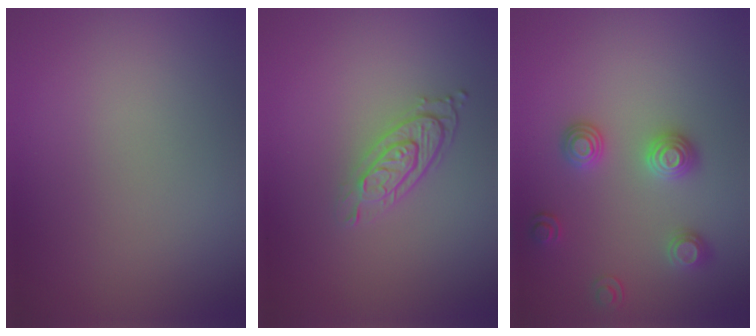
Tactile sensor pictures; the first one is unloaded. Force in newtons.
{"total": 3.2, "press": 2.3, "slide": 2.2}
{"total": 2.7, "press": 2.6, "slide": 0.9}